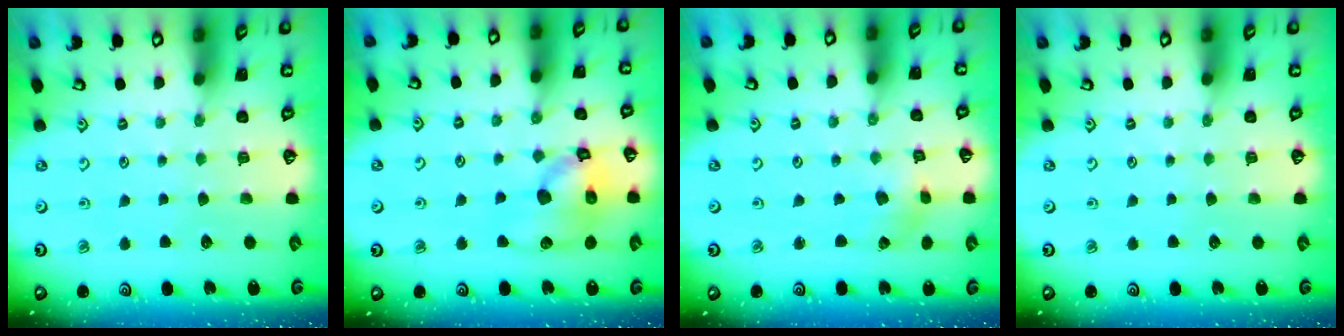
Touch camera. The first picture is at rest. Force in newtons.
{"total": 13.2, "press": 13.1, "slide": 1.9}
{"total": 2.0, "press": 2.0, "slide": 0.2}
{"total": 0.0}